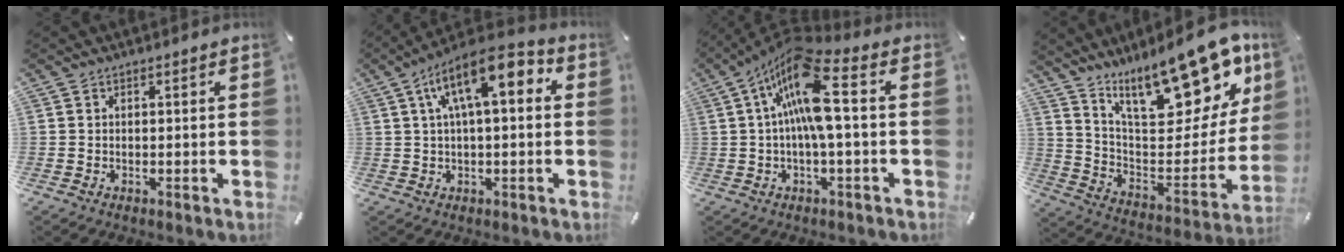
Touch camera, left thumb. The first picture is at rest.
{"total": 12.9, "force": [4.1, 5.3, 11.1], "torque": [-0.175, -0.011, 0.070]}
{"total": 16.2, "force": [2.6, 5.2, 15.2], "torque": [-0.306, -0.006, 0.038]}
{"total": 23.5, "force": [16.4, 9.5, 14.0], "torque": [-0.194, -0.111, 0.276]}